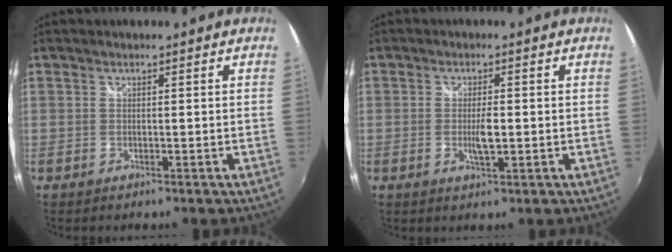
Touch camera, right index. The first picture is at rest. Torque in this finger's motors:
{"motor_torque": [0.74, -0.36, 0.45, 0.10]}